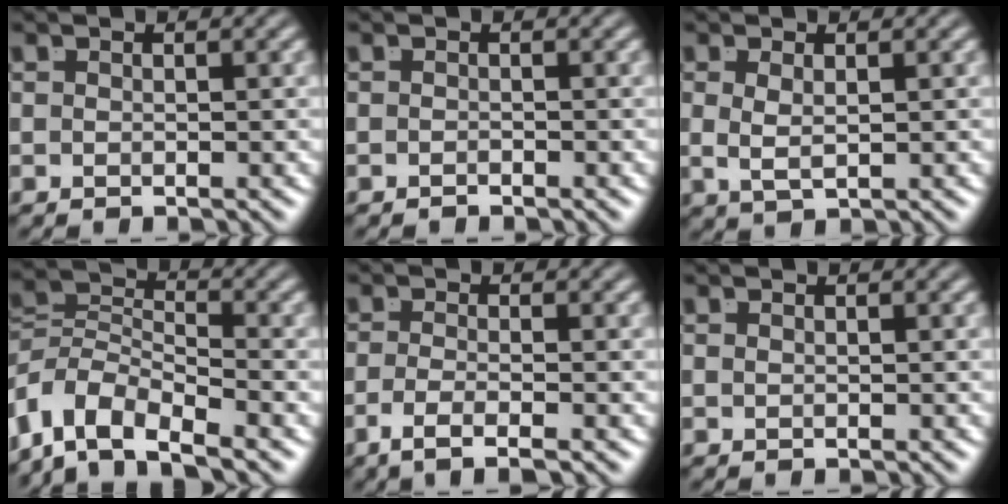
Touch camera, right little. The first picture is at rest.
{"total": 0.9, "force": [-0.6, -0.7, -0.2], "torque": [0.002, -0.006, -0.008]}
{"total": 1.9, "force": [0.3, 0.5, 1.8], "torque": [-0.039, -0.015, 0.019]}
{"total": 8.3, "force": [-4.0, 5.6, 4.6], "torque": [-0.107, -0.038, -0.059]}
{"total": 3.0, "force": [-2.1, -0.3, 2.1], "torque": [-0.043, -0.014, -0.029]}
{"total": 0.7, "force": [0.1, -0.7, 0.0], "torque": [0.004, -0.004, 0.005]}